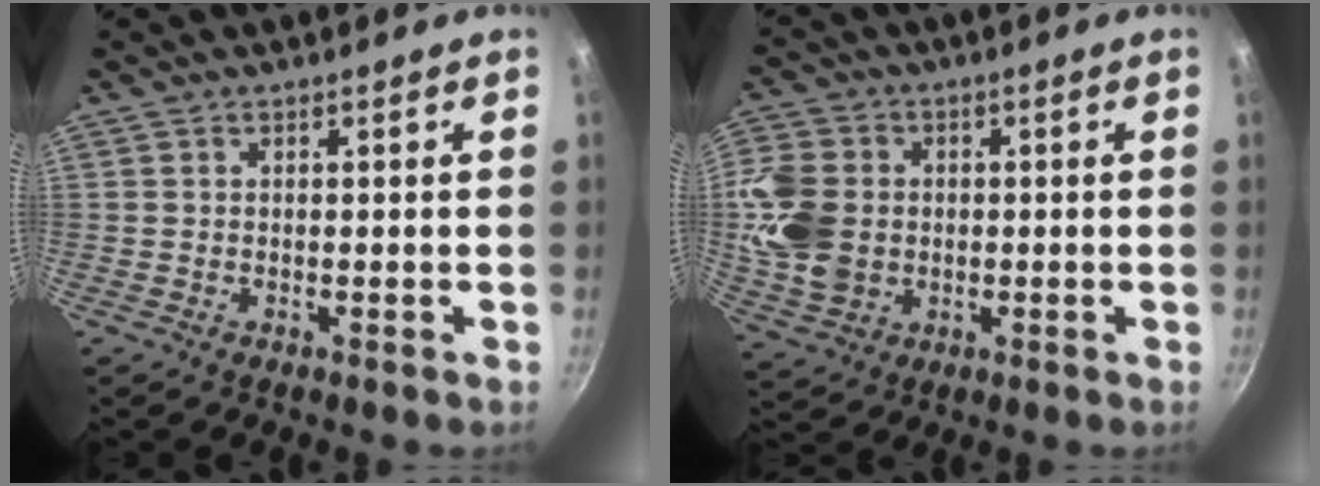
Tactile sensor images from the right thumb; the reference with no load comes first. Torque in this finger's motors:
{"motor_torque": [0.89, 2.65, 1.34, 0.10, 0.20]}